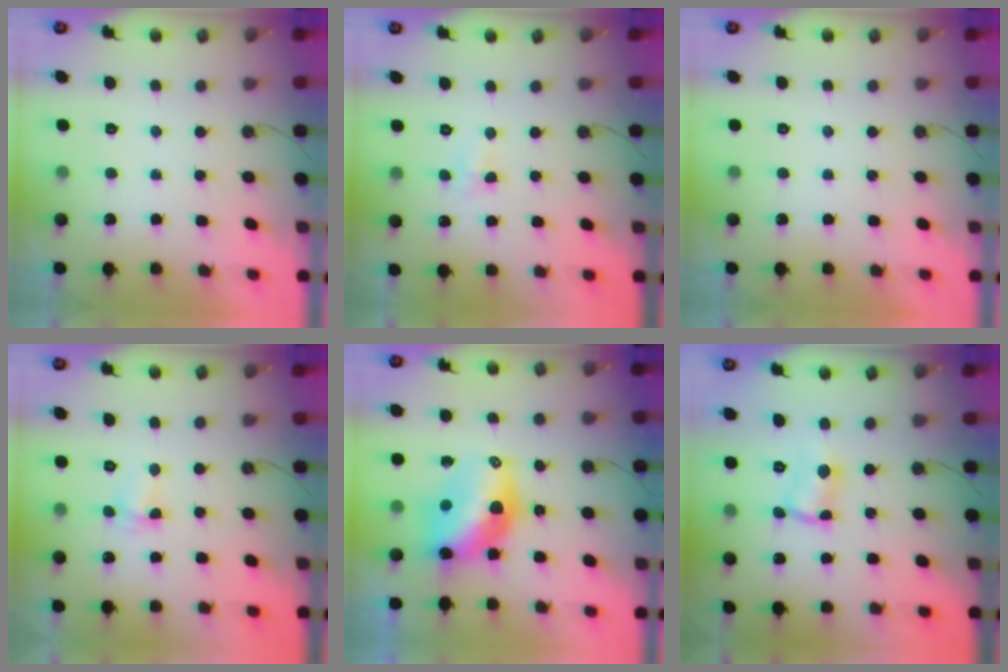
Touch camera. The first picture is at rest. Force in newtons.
{"total": 2.9, "press": 2.9, "slide": 0.4}
{"total": 0.0}
{"total": 1.7, "press": 1.6, "slide": 0.6}
{"total": 12.8, "press": 12.7, "slide": 1.2}
{"total": 2.0, "press": 2.0, "slide": 0.6}